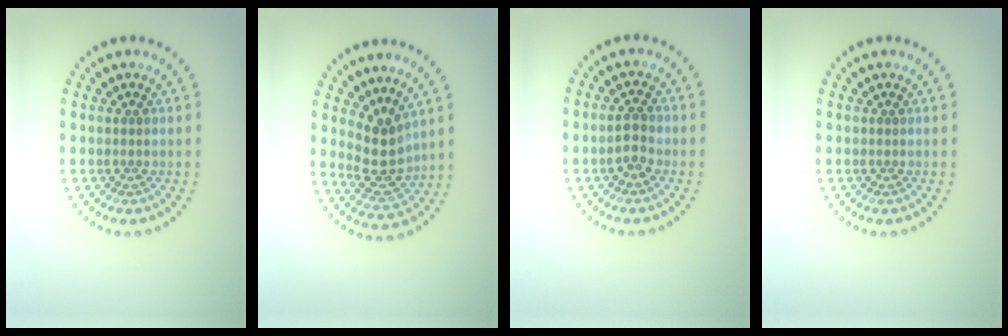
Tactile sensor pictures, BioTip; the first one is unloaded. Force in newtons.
{"total": 3.6, "press": 3.1, "slide": 1.8}
{"total": 2.1, "press": 2.1, "slide": 0.5}
{"total": 0.0}